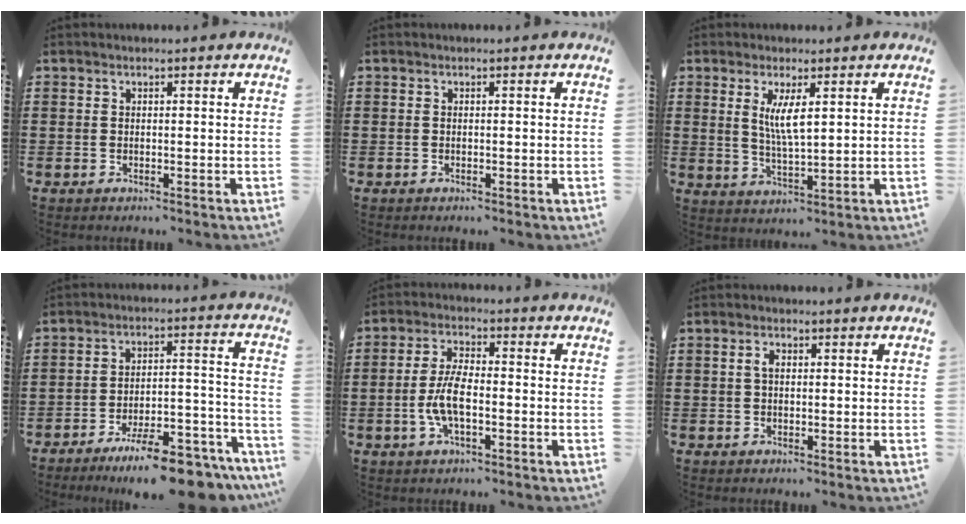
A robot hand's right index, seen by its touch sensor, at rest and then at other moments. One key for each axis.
{"total": 0.0}
{"total": 5.1, "fx": 1.5, "fy": 1.1, "fz": 4.8, "tx": -0.098, "ty": -0.002, "tz": 0.026}
{"total": 11.5, "fx": -9.5, "fy": 1.4, "fz": 6.2, "tx": -0.078, "ty": 0.040, "tz": -0.171}
{"total": 5.9, "fx": -1.4, "fy": 2.1, "fz": 5.4, "tx": -0.127, "ty": -0.004, "tz": -0.035}
{"total": 1.6, "fx": 0.3, "fy": 0.7, "fz": 1.4, "tx": -0.030, "ty": 0.004, "tz": 0.005}